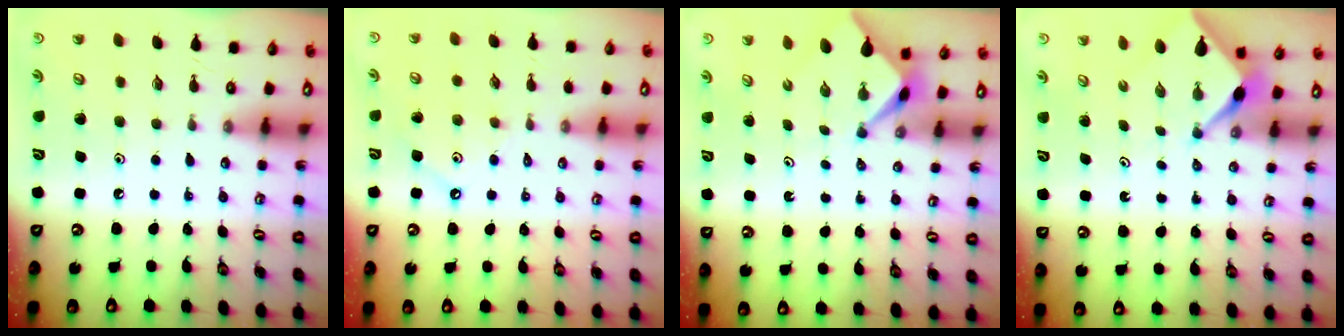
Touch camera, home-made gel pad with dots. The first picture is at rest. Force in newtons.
{"total": 2.5, "press": 2.5, "slide": 0.4}
{"total": 2.3, "press": 2.3, "slide": 0.3}
{"total": 2.3, "press": 2.3, "slide": 0.3}